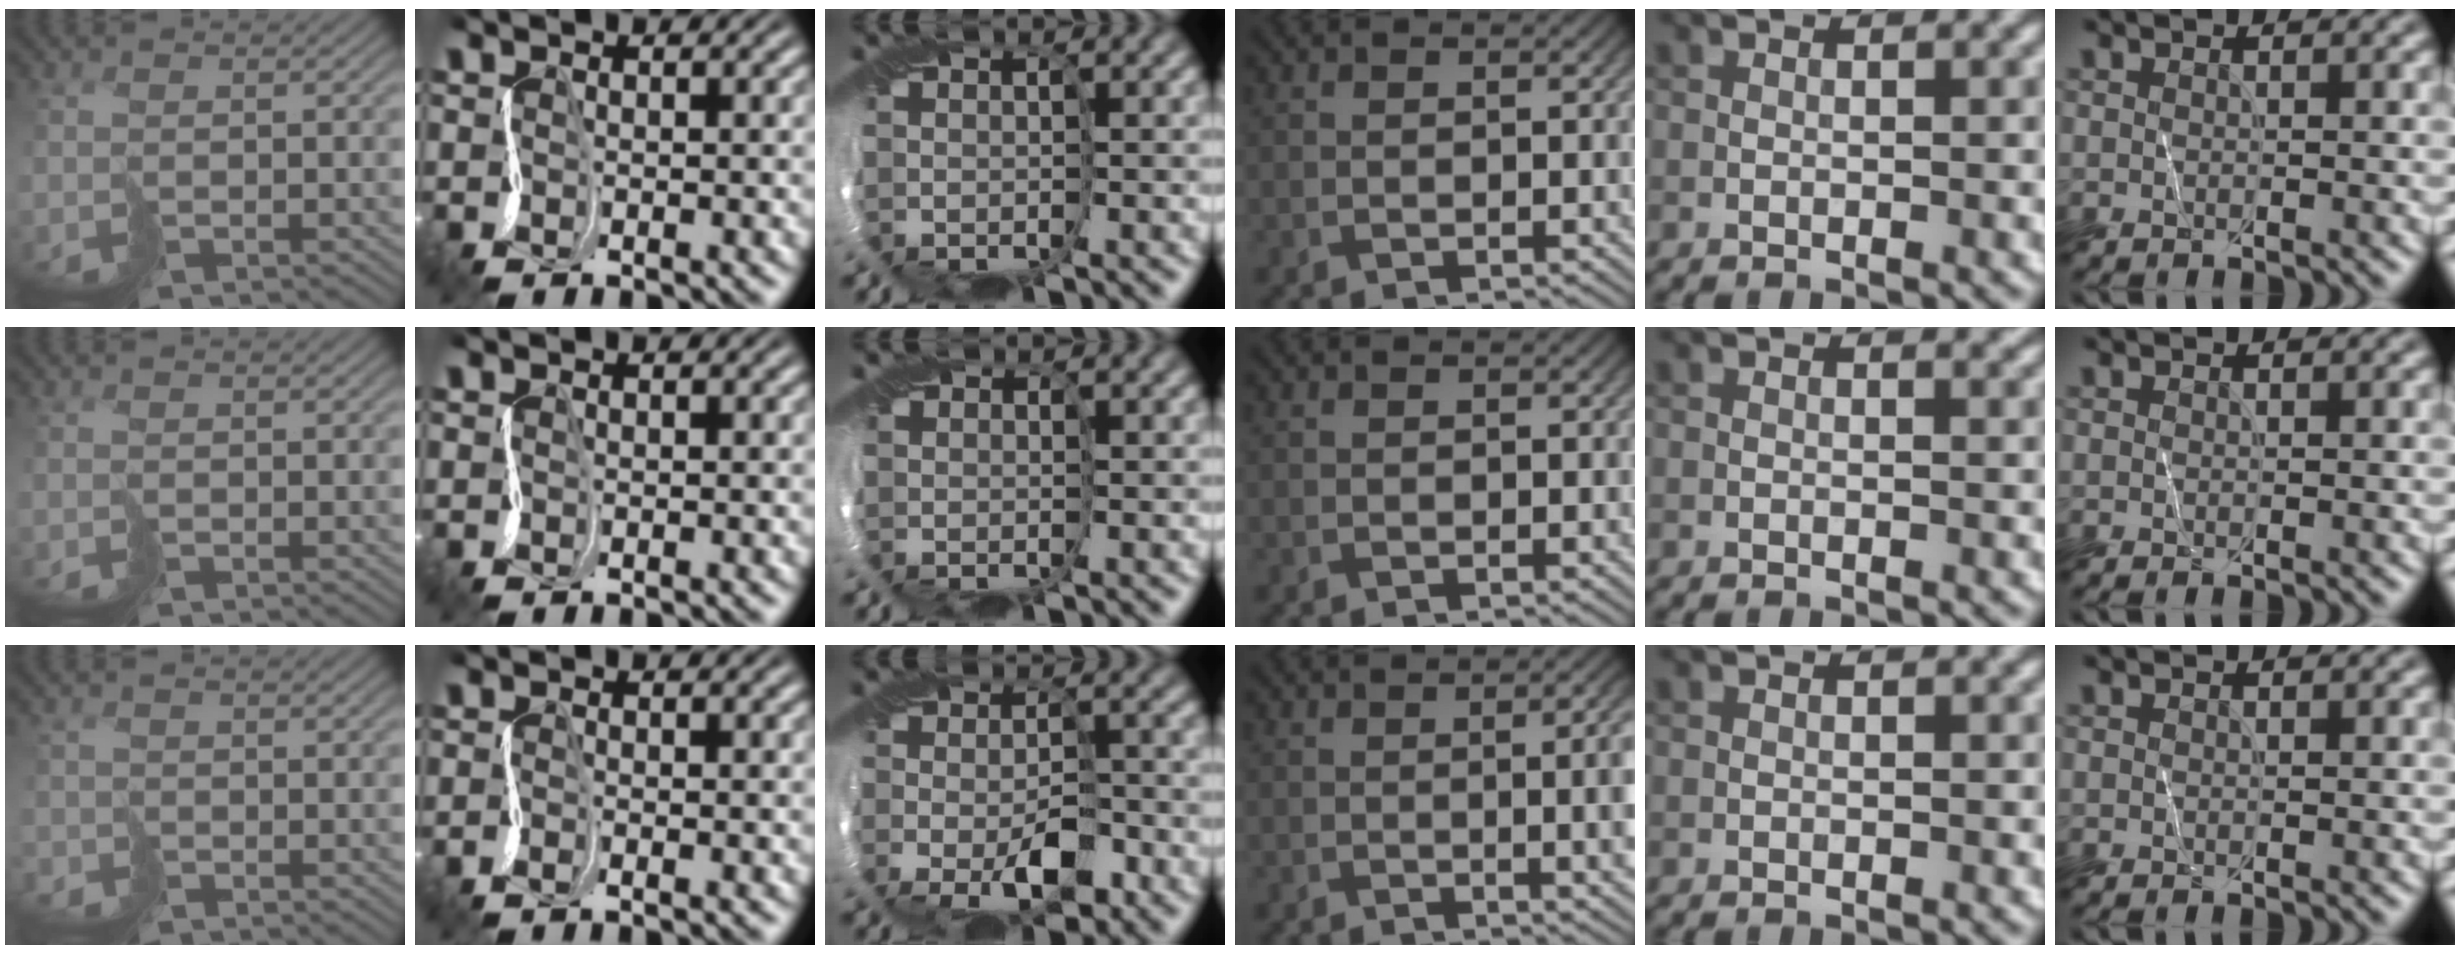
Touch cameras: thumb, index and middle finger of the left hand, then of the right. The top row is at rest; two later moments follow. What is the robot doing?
{"motion": "cut", "object": "bubble wrap"}